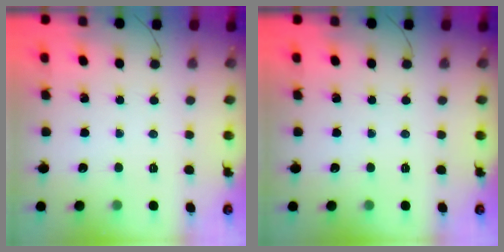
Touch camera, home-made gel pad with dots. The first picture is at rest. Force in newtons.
{"total": 0.0}